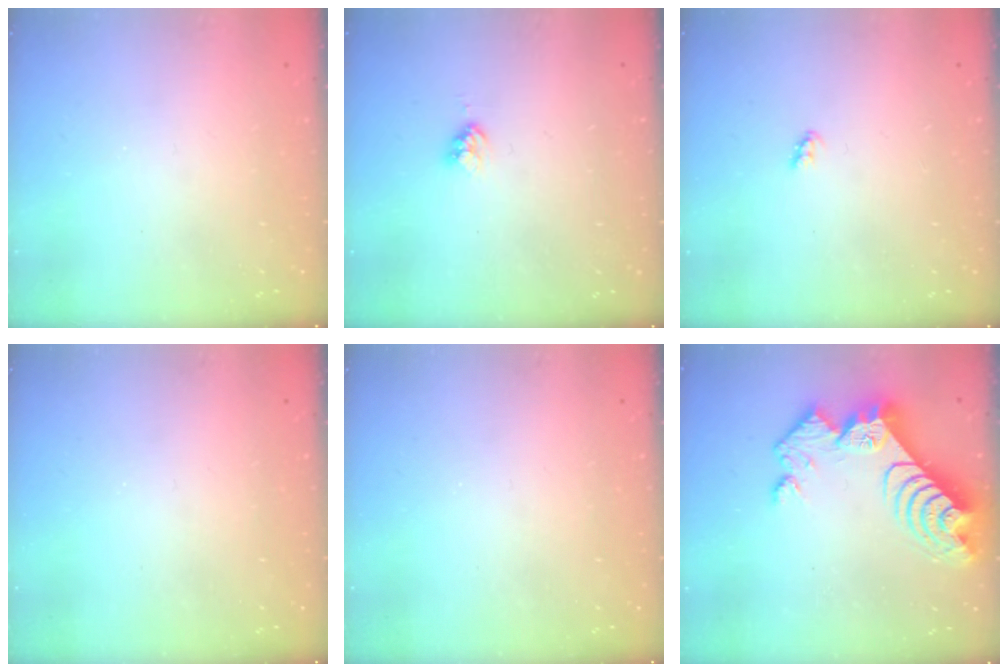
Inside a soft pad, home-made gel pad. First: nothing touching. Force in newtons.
{"total": 2.4, "press": 2.3, "slide": 0.4}
{"total": 2.5, "press": 2.5, "slide": 0.3}
{"total": 0.0}
{"total": 0.0}
{"total": 11.9, "press": 11.9, "slide": 1.1}